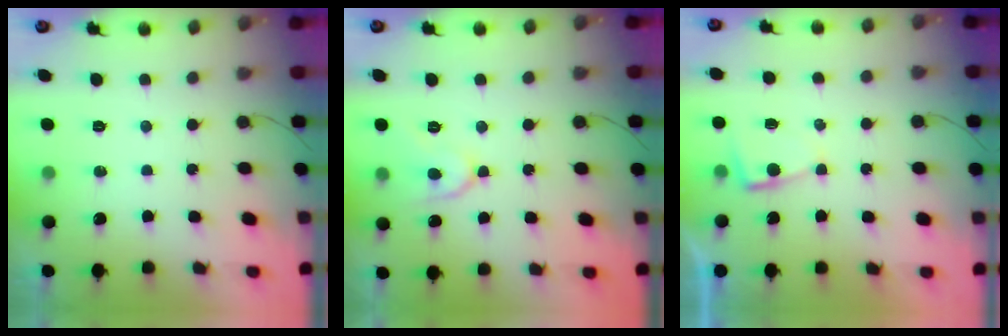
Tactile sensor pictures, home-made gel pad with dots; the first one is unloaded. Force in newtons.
{"total": 7.5, "press": 7.4, "slide": 0.9}
{"total": 2.0, "press": 2.0, "slide": 0.4}